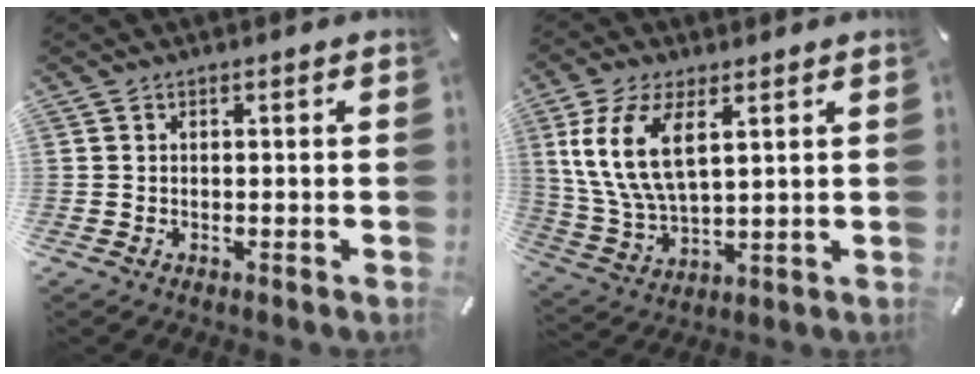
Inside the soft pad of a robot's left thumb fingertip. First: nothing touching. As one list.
[{"total": 12.8, "force": [4.8, 6.6, 9.9], "torque": [-0.228, -0.001, 0.086]}]